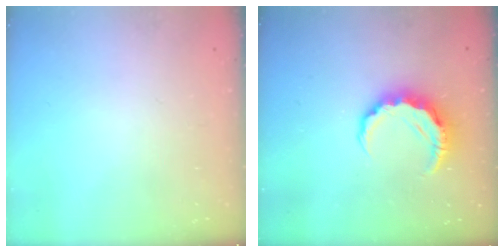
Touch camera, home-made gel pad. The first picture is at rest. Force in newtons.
{"total": 8.3, "press": 8.2, "slide": 1.4}